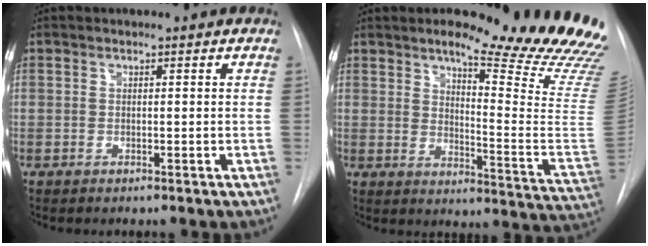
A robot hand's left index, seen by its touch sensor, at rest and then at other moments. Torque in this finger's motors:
{"motor_torque": [0.09, -0.44, 0.08, 0.09]}